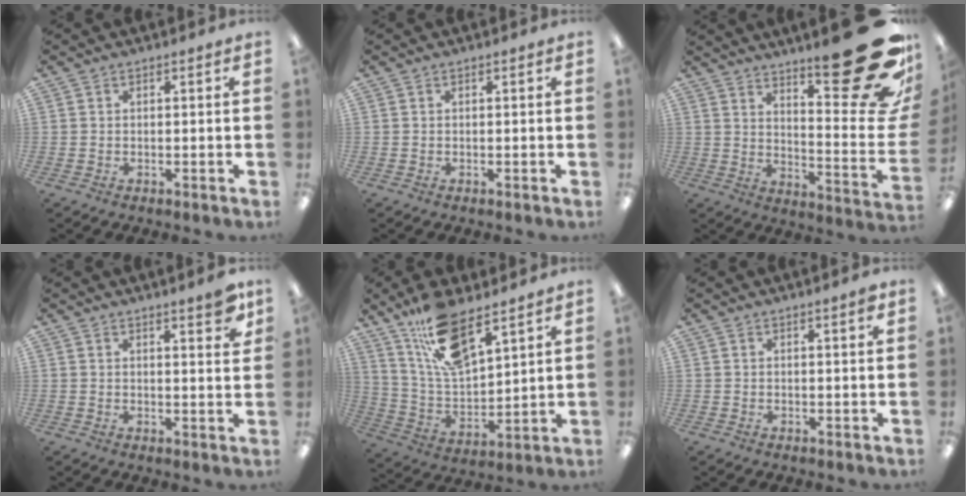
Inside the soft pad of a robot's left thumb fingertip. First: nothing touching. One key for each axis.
{"total": 0.0}
{"total": 26.7, "fx": 15.8, "fy": 7.3, "fz": 20.2, "tx": -0.254, "ty": -0.118, "tz": 0.260}
{"total": 5.0, "fx": 3.8, "fy": 1.0, "fz": 3.1, "tx": -0.038, "ty": -0.022, "tz": 0.060}
{"total": 15.7, "fx": 11.5, "fy": 5.2, "fz": 9.3, "tx": -0.187, "ty": -0.051, "tz": 0.204}
{"total": 1.9, "fx": 1.3, "fy": 0.1, "fz": 1.4, "tx": -0.021, "ty": -0.002, "tz": 0.020}